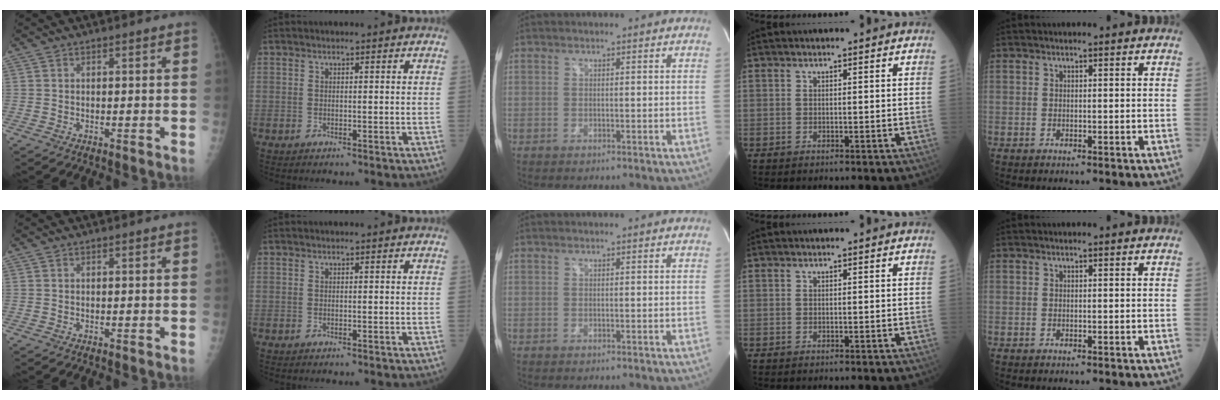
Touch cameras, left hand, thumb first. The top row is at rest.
{}